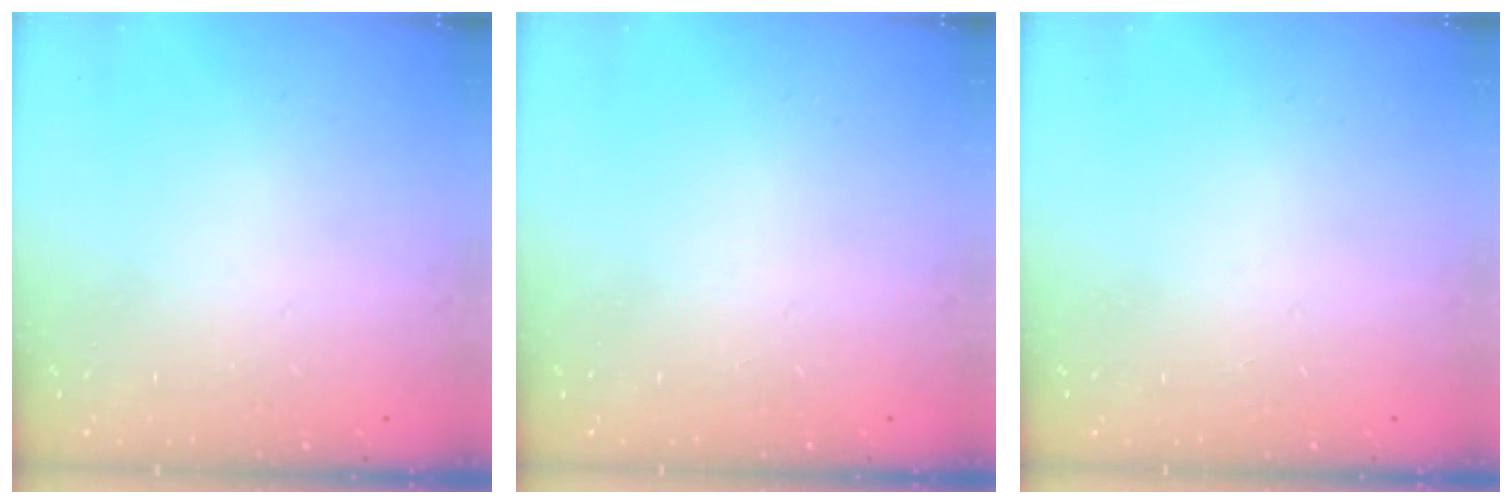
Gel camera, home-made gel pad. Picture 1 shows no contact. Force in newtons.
{"total": 0.0}
{"total": 0.0}